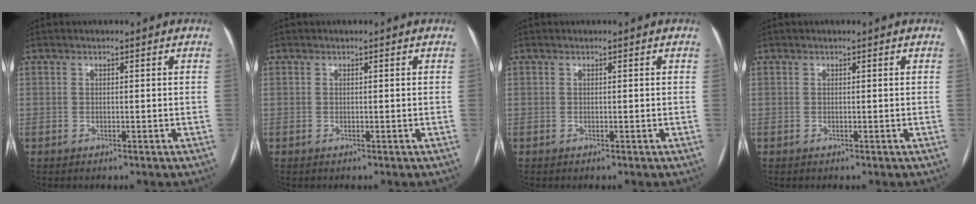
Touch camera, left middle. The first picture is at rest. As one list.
[{"total": 0.0}, {"total": 0.0}, {"total": 0.0}]